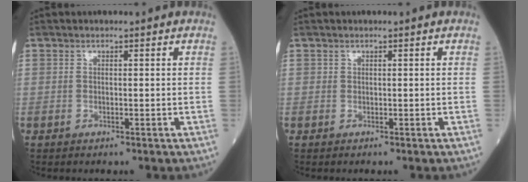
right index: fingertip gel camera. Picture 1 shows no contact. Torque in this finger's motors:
{"motor_torque": [0.08, -0.20, -0.05, -0.01]}